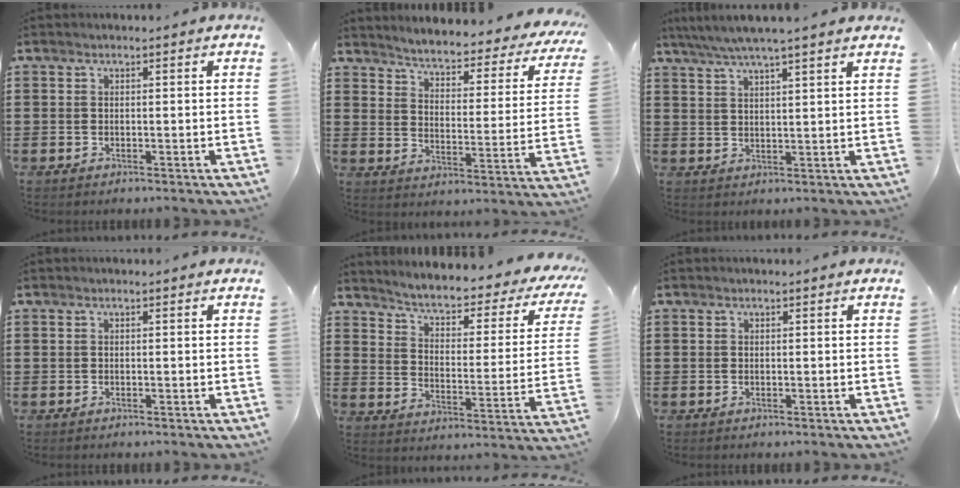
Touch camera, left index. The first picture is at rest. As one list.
[{"total": 3.1, "force": [3.0, -0.2, 0.7], "torque": [-0.035, -0.034, 0.039]}, {"total": 4.5, "force": [3.9, -0.2, 2.3], "torque": [-0.056, -0.012, 0.068]}, {"total": 0.0}, {"total": 3.7, "force": [2.7, 0.6, 2.5], "torque": [-0.063, -0.029, 0.034]}, {"total": 0.0}]